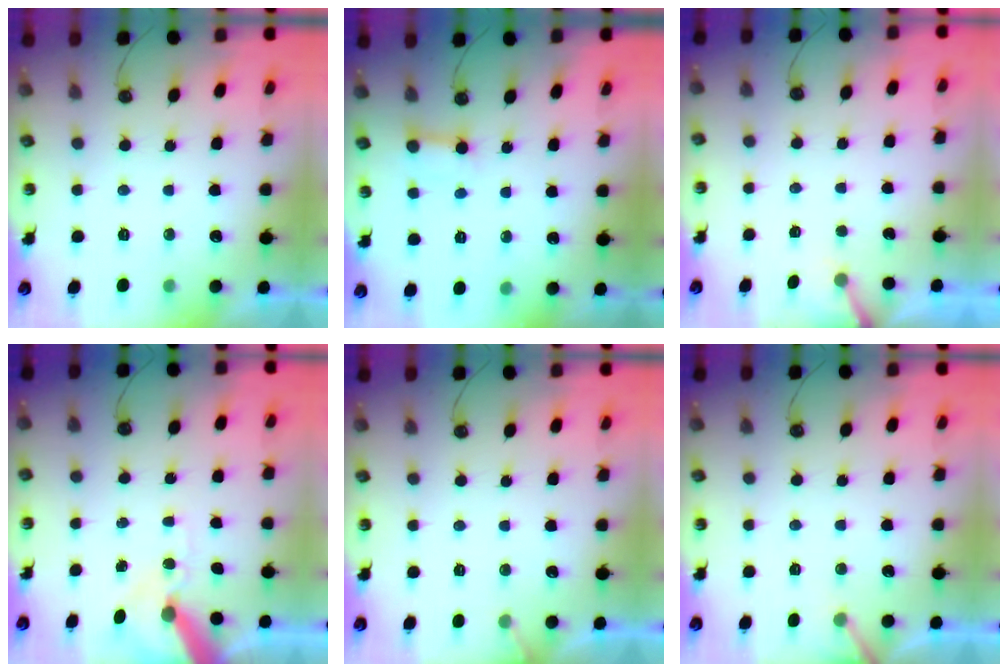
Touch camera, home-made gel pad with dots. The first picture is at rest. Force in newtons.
{"total": 3.9, "press": 3.9, "slide": 0.3}
{"total": 2.7, "press": 2.7, "slide": 0.2}
{"total": 10.2, "press": 10.1, "slide": 1.5}
{"total": 2.5, "press": 2.5, "slide": 0.2}
{"total": 3.4, "press": 3.3, "slide": 0.3}